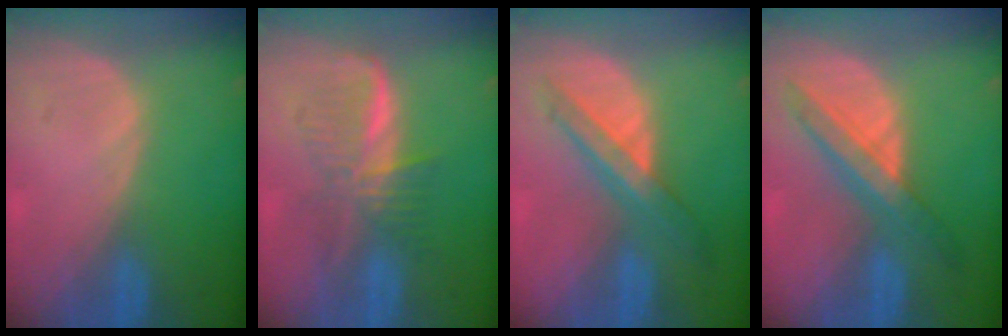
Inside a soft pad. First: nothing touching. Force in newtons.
{"total": 6.0, "press": 5.9, "slide": 0.8}
{"total": 7.2, "press": 6.1, "slide": 3.8}
{"total": 6.6, "press": 6.5, "slide": 1.2}